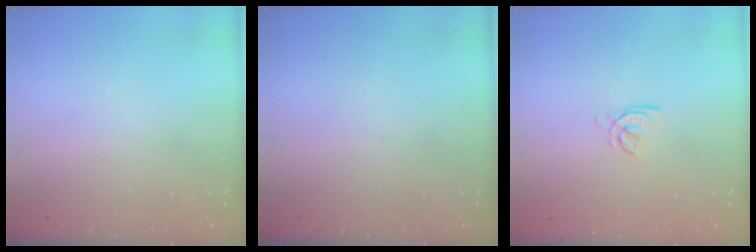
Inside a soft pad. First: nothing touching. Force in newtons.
{"total": 0.0}
{"total": 1.6, "press": 1.6, "slide": 0.3}